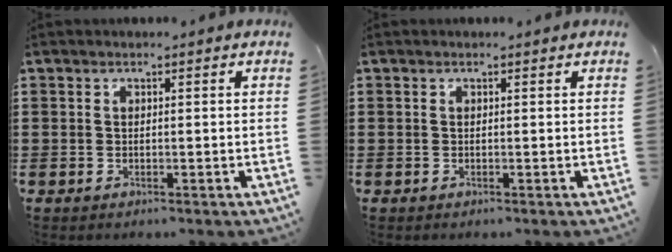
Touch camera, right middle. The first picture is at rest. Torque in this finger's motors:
{"motor_torque": [-0.13, -0.18, 0.00, 0.01]}